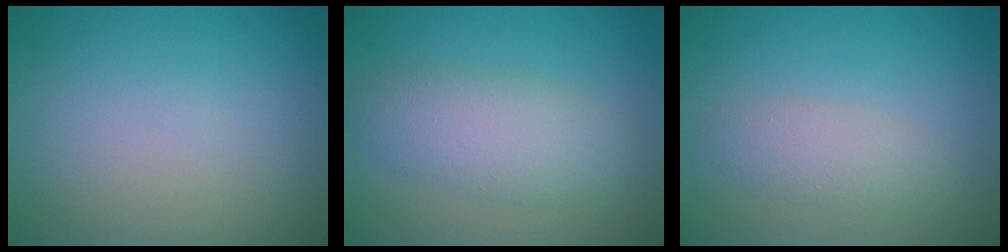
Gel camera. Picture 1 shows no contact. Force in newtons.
{"total": 4.7, "press": 4.7, "slide": 0.1}
{"total": 2.2, "press": 2.2, "slide": 0.1}